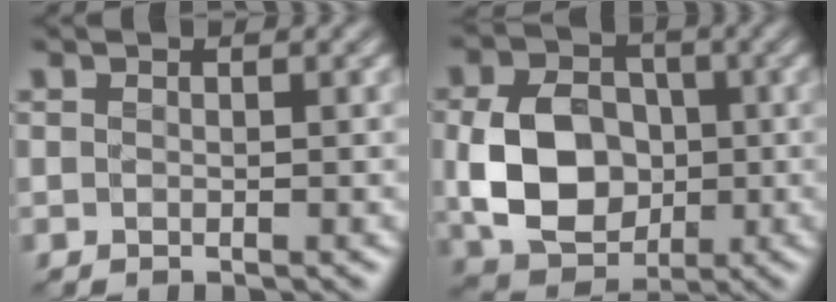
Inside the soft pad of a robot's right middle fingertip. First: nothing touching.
{"total": 8.2, "force": [-0.6, 6.3, 5.3], "torque": [-0.110, -0.002, -0.012]}